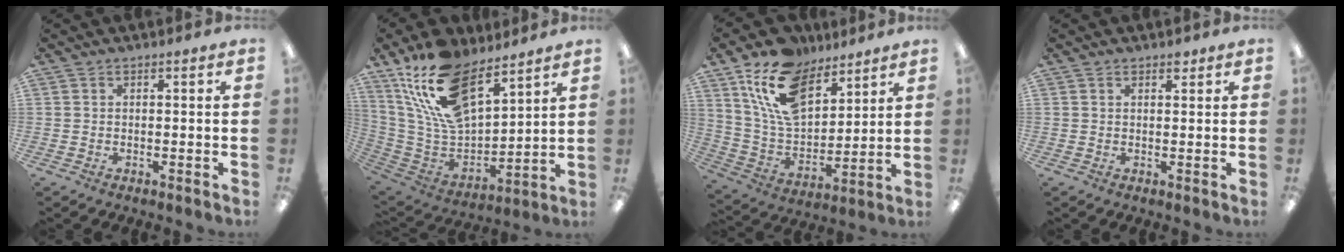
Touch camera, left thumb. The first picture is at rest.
{"total": 20.6, "force": [13.3, 10.0, 12.2], "torque": [-0.256, -0.067, 0.246]}
{"total": 17.4, "force": [11.0, 9.6, 9.4], "torque": [-0.190, -0.040, 0.207]}
{"total": 1.3, "force": [1.0, 0.5, 0.6], "torque": [-0.004, -0.004, 0.017]}